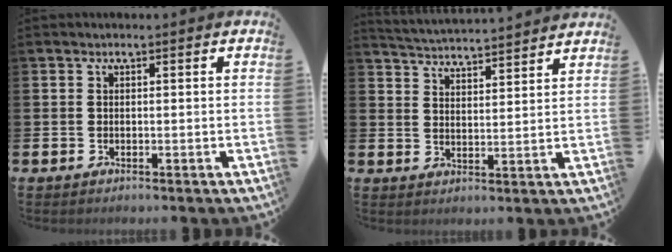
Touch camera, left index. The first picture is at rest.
{"total": 4.6, "force": [4.6, -0.2, -0.1], "torque": [-0.019, -0.035, 0.080]}